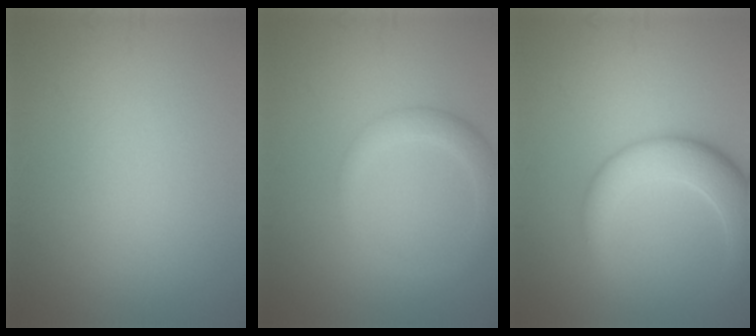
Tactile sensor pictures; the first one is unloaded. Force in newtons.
{"total": 2.5, "press": 2.5, "slide": 0.2}
{"total": 5.7, "press": 5.6, "slide": 0.5}